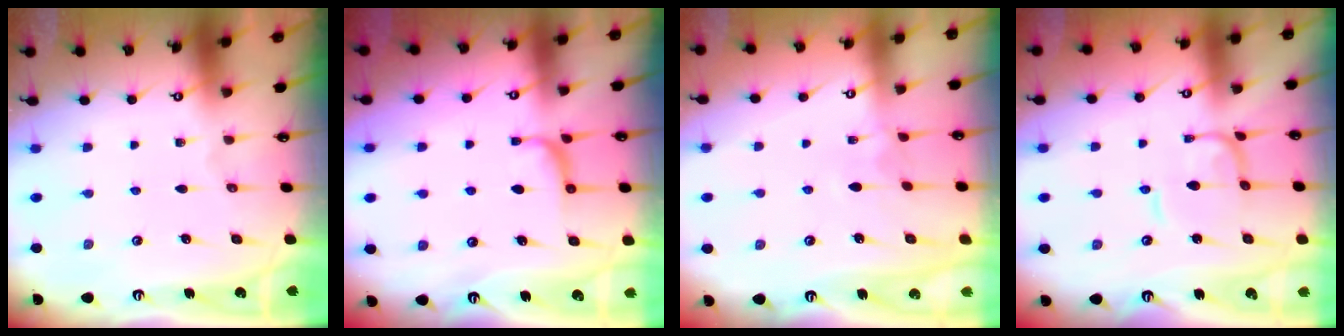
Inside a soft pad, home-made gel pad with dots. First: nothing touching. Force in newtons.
{"total": 1.1, "press": 0.9, "slide": 0.7}
{"total": 3.4, "press": 3.4, "slide": 0.2}
{"total": 0.0}